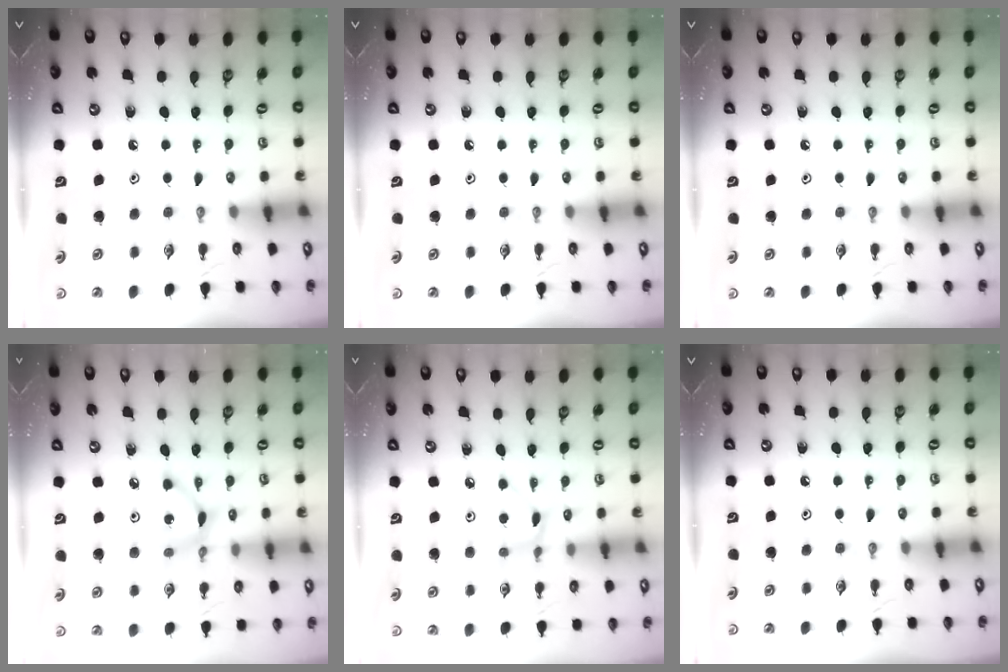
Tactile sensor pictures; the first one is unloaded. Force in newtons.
{"total": 0.0}
{"total": 0.0}
{"total": 4.5, "press": 4.5, "slide": 0.2}
{"total": 3.9, "press": 3.9, "slide": 0.5}
{"total": 0.0}